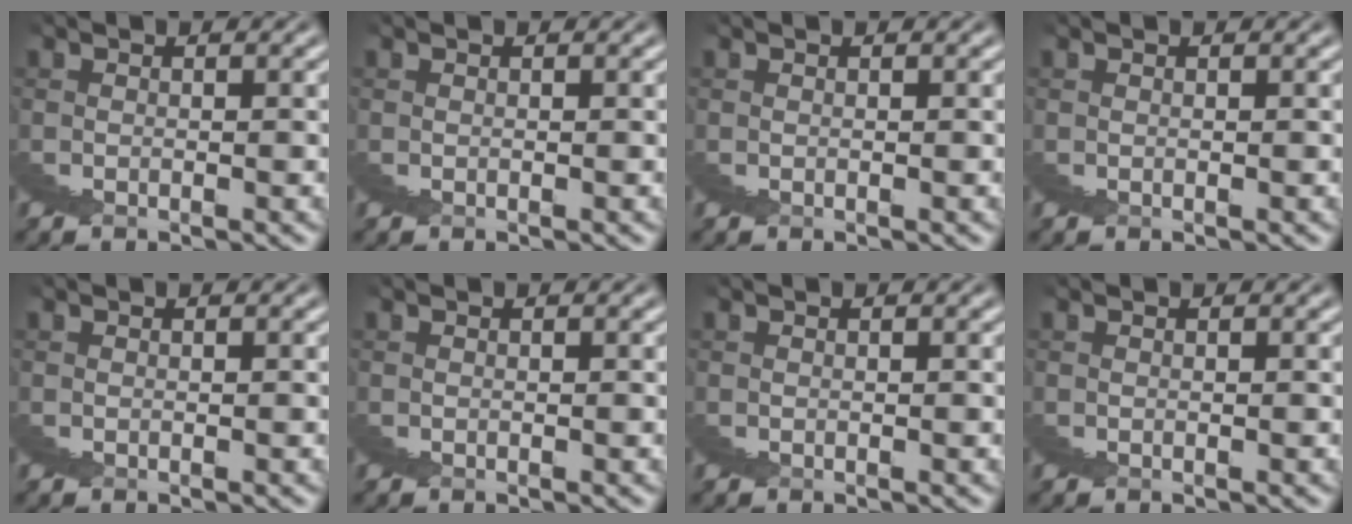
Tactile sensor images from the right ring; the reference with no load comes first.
{"total": 0.0}
{"total": 0.0}
{"total": 0.0}
{"total": 0.0}
{"total": 0.0}
{"total": 0.0}
{"total": 0.0}